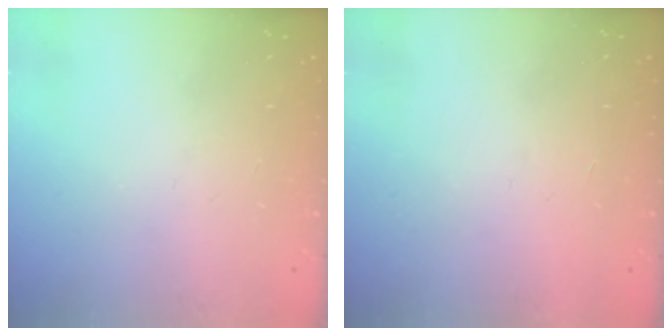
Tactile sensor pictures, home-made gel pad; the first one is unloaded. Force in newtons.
{"total": 1.7, "press": 1.7, "slide": 0.1}